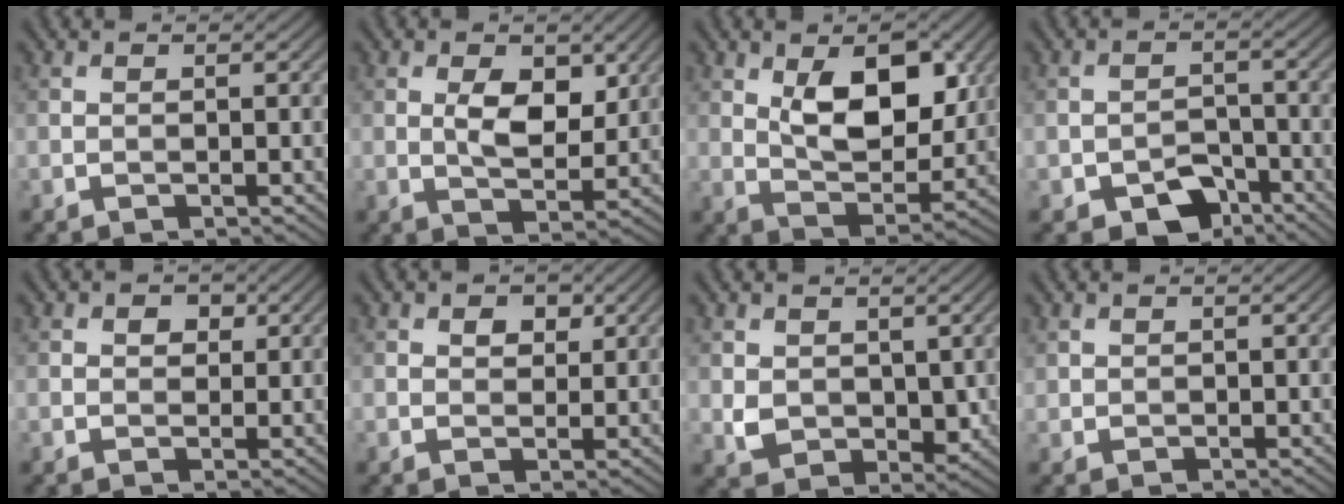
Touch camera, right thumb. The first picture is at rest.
{"total": 5.4, "force": [1.4, 2.8, 4.4], "torque": [-0.078, -0.006, 0.025]}
{"total": 9.8, "force": [3.1, 5.2, 7.7], "torque": [-0.134, -0.008, 0.054]}
{"total": 5.6, "force": [-3.6, 3.4, 2.7], "torque": [-0.041, -0.004, -0.063]}
{"total": 1.9, "force": [0.8, 1.4, 1.0], "torque": [-0.015, 0.001, 0.010]}
{"total": 2.3, "force": [1.1, 1.6, 1.3], "torque": [-0.022, -0.001, 0.017]}
{"total": 4.4, "force": [1.1, 3.4, 2.5], "torque": [-0.063, -0.015, 0.030]}
{"total": 0.9, "force": [0.6, 0.6, 0.2], "torque": [-0.006, -0.002, 0.017]}